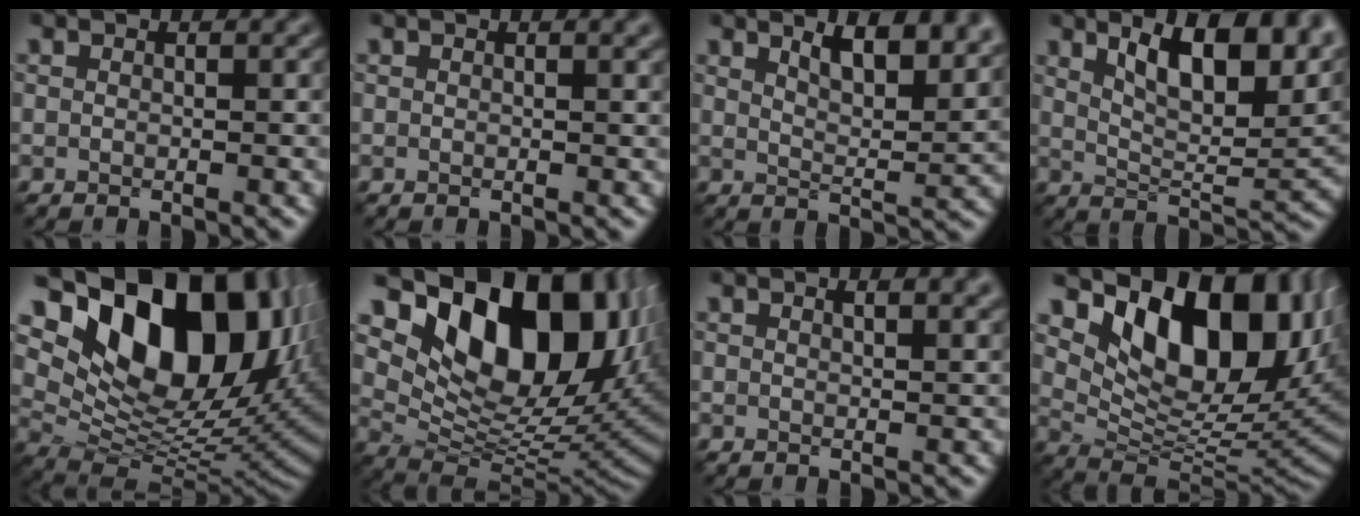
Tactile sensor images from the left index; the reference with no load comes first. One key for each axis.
{"total": 1.2, "fx": 0.7, "fy": 0.2, "fz": 0.9, "tx": -0.008, "ty": 0.003, "tz": 0.008}
{"total": 6.8, "fx": 4.5, "fy": 2.2, "fz": 4.7, "tx": -0.053, "ty": 0.013, "tz": 0.056}
{"total": 10.2, "fx": 5.1, "fy": 3.7, "fz": 8.0, "tx": -0.119, "ty": 0.006, "tz": 0.089}
{"total": 17.3, "fx": 7.3, "fy": 10.3, "fz": 11.9, "tx": -0.191, "ty": 0.024, "tz": 0.128}
{"total": 15.1, "fx": 6.5, "fy": 8.9, "fz": 10.4, "tx": -0.153, "ty": 0.011, "tz": 0.116}
{"total": 2.7, "fx": 1.7, "fy": 0.9, "fz": 1.9, "tx": -0.012, "ty": 0.003, "tz": 0.018}
{"total": 13.2, "fx": 6.2, "fy": 7.2, "fz": 9.2, "tx": -0.134, "ty": -0.004, "tz": 0.117}